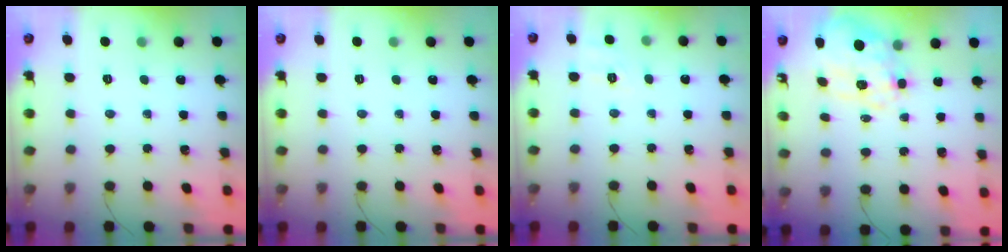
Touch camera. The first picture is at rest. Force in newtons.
{"total": 0.0}
{"total": 2.0, "press": 0.8, "slide": 1.8}
{"total": 12.2, "press": 12.0, "slide": 2.3}